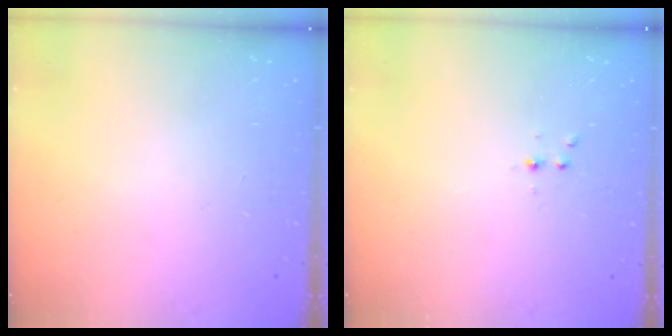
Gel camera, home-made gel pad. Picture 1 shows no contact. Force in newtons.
{"total": 3.0, "press": 2.6, "slide": 1.5}